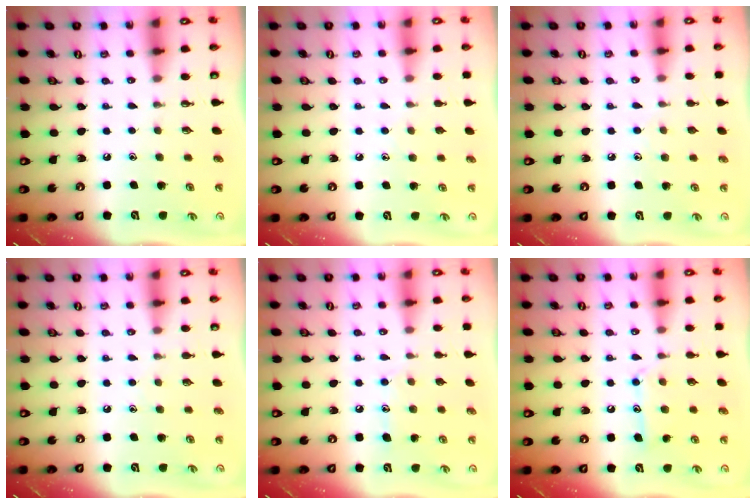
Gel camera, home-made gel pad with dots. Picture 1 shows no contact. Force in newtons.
{"total": 5.2, "press": 5.2, "slide": 0.6}
{"total": 6.0, "press": 5.9, "slide": 0.7}
{"total": 4.8, "press": 4.7, "slide": 0.5}
{"total": 8.3, "press": 8.3, "slide": 0.6}
{"total": 10.8, "press": 10.8, "slide": 0.9}